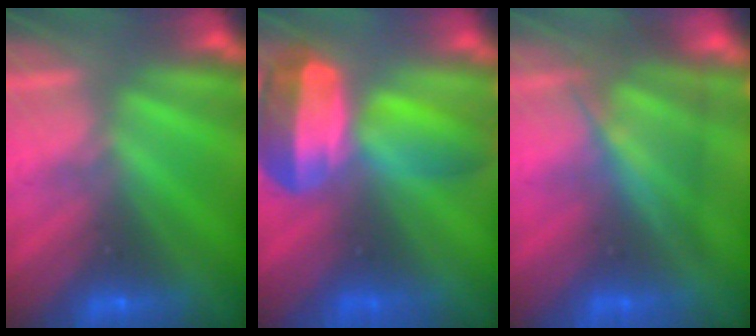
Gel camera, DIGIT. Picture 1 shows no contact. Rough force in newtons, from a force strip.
{"total": 7.0}
{"total": 4.7}